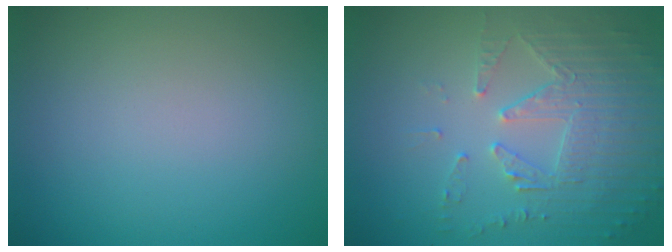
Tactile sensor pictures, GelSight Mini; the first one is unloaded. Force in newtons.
{"total": 5.1, "press": 3.7, "slide": 3.6}